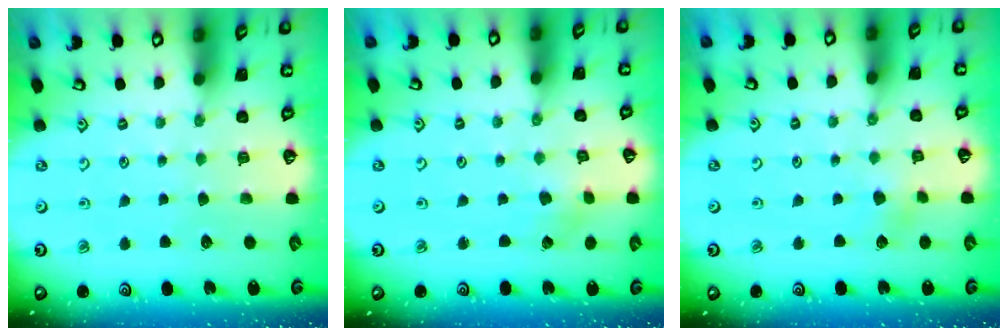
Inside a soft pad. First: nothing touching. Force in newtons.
{"total": 0.8, "press": 0.8, "slide": 0.2}
{"total": 1.8, "press": 1.8, "slide": 0.2}